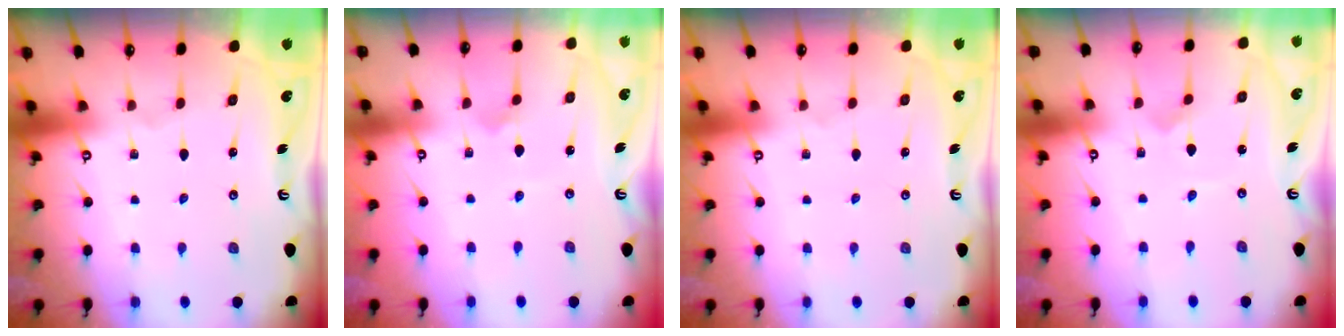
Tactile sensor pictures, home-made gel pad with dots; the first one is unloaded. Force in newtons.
{"total": 3.9, "press": 3.8, "slide": 0.4}
{"total": 0.0}
{"total": 0.8, "press": 0.8, "slide": 0.1}